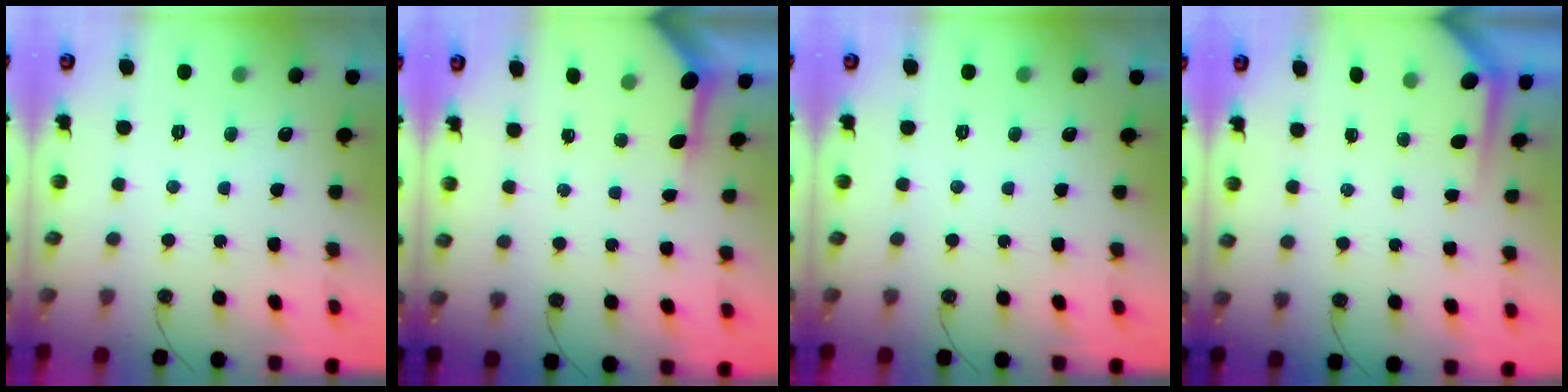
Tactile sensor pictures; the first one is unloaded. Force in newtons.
{"total": 3.6, "press": 3.6, "slide": 0.4}
{"total": 0.0}
{"total": 3.3, "press": 3.3, "slide": 0.3}